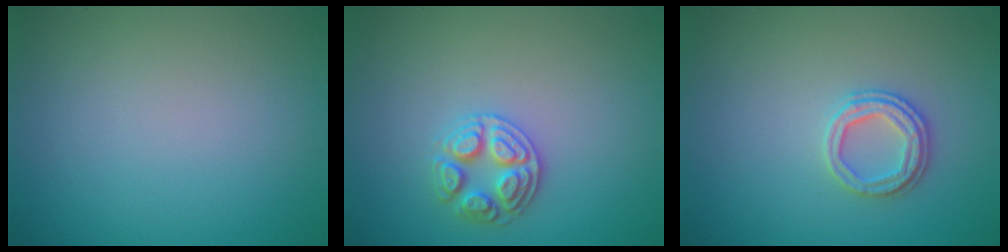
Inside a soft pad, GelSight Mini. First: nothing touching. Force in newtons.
{"total": 2.8, "press": 2.7, "slide": 0.6}
{"total": 2.6, "press": 2.4, "slide": 0.8}